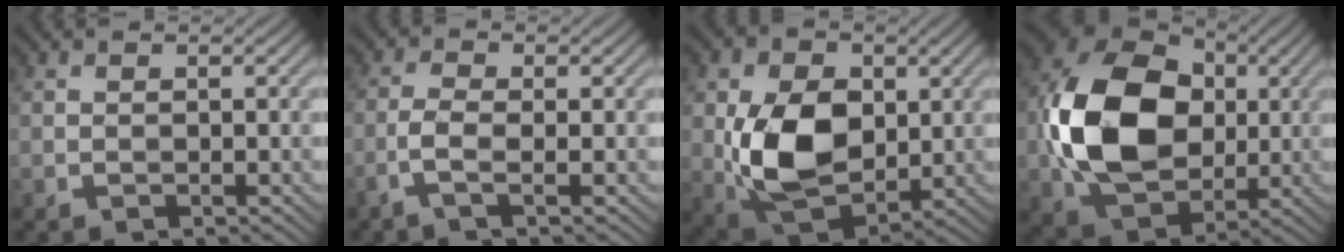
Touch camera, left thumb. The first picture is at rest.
{"total": 2.7, "force": [-1.1, 0.6, 2.4], "torque": [-0.065, 0.005, -0.031]}
{"total": 12.1, "force": [0.4, 8.3, 8.8], "torque": [-0.193, -0.004, 0.009]}
{"total": 16.3, "force": [0.4, 12.1, 11.0], "torque": [-0.250, 0.007, 0.009]}